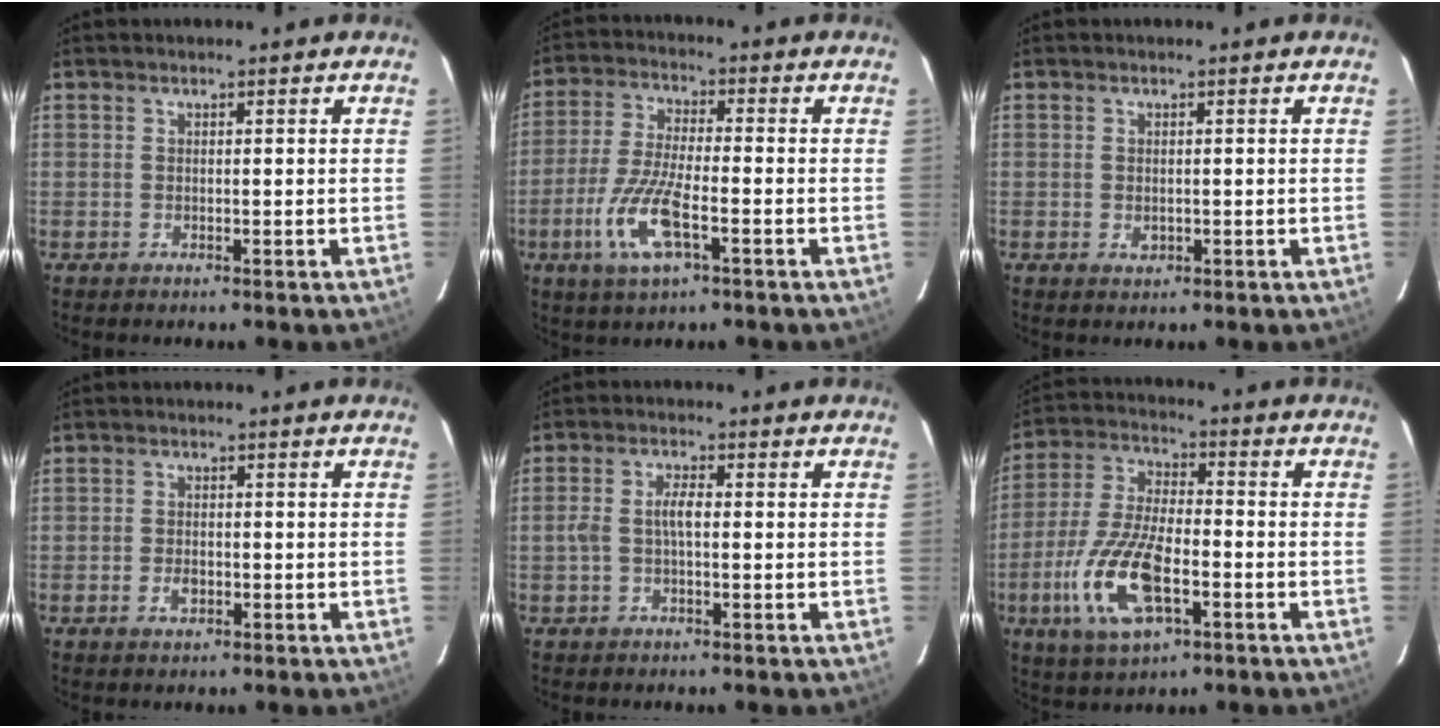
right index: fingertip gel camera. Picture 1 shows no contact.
{"total": 11.1, "force": [-4.4, 3.1, 9.7], "torque": [-0.209, -0.010, -0.086]}
{"total": 1.4, "force": [-0.2, 1.1, 0.8], "torque": [-0.014, 0.000, -0.002]}
{"total": 2.6, "force": [-1.0, 1.6, 1.8], "torque": [-0.035, 0.000, -0.017]}
{"total": 3.8, "force": [-0.4, 1.3, 3.6], "torque": [-0.074, 0.008, -0.007]}
{"total": 15.8, "force": [-5.7, 6.5, 13.2], "torque": [-0.289, -0.012, -0.105]}